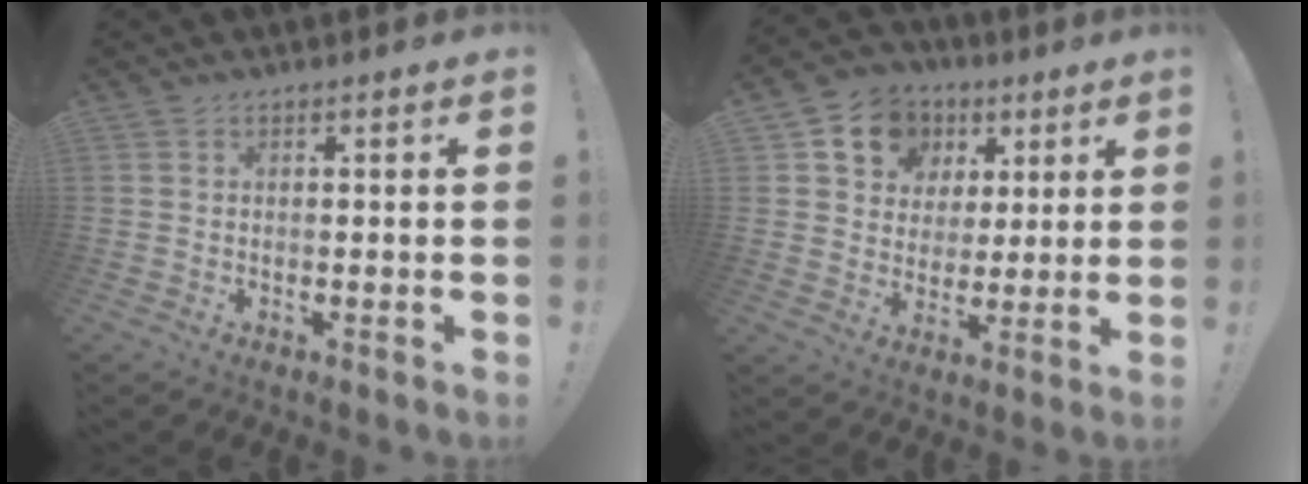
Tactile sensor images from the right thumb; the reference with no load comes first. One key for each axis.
{"total": 11.6, "fx": 4.7, "fy": 9.9, "fz": 3.9, "tx": -0.057, "ty": -0.022, "tz": 0.093}